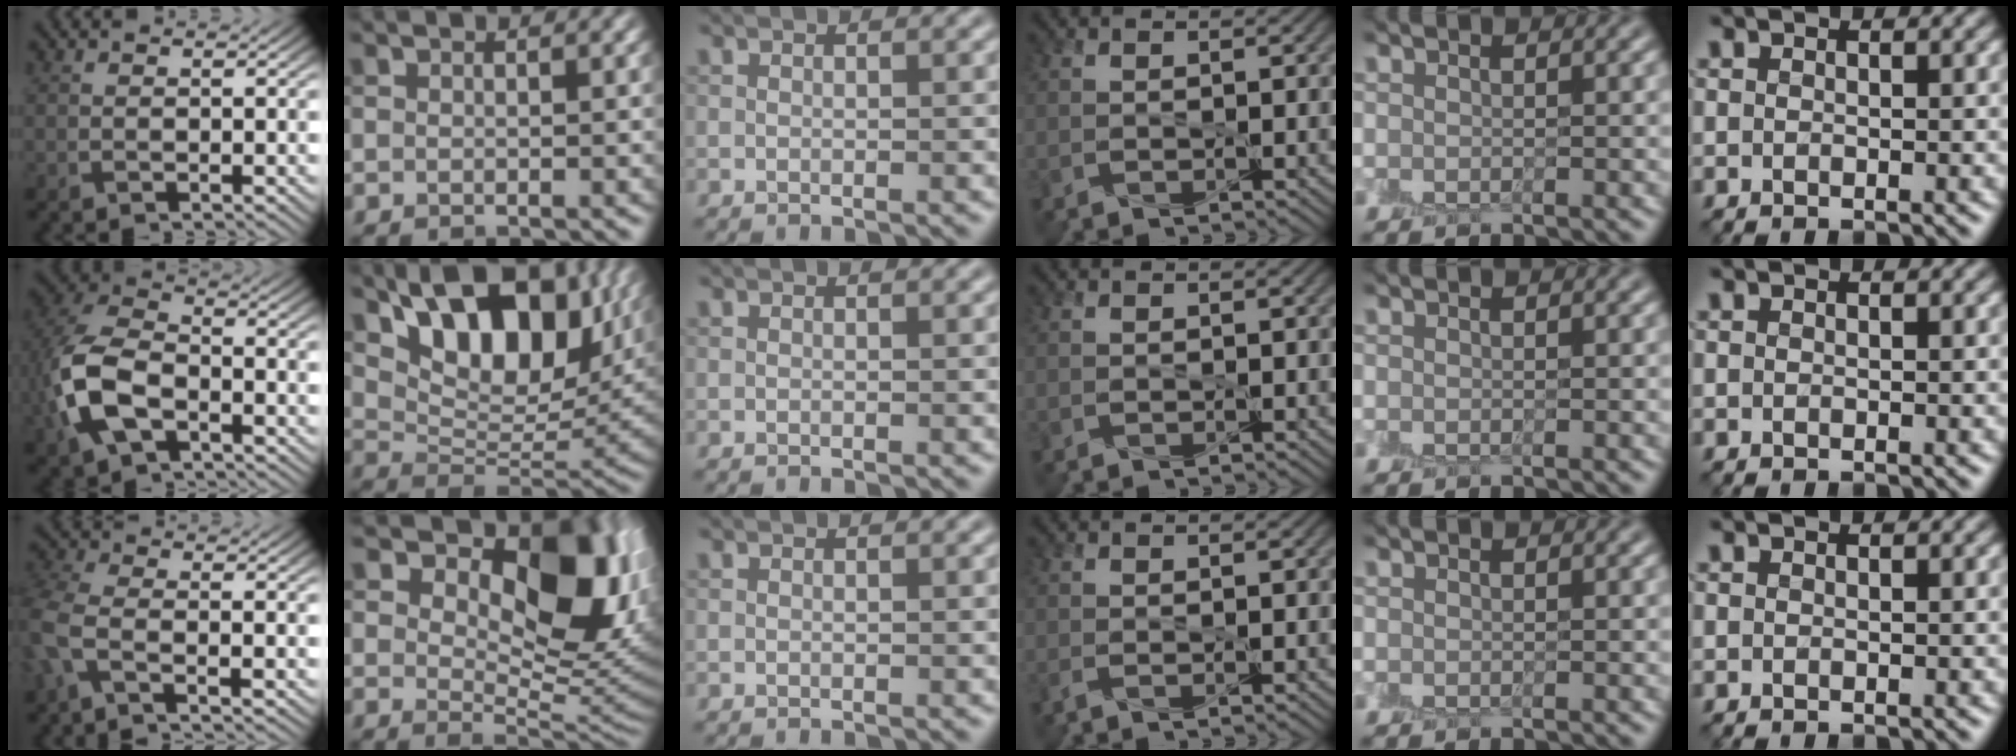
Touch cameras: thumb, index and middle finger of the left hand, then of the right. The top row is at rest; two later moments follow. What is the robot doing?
{"motion": "peel", "object": "lint roller sheet"}